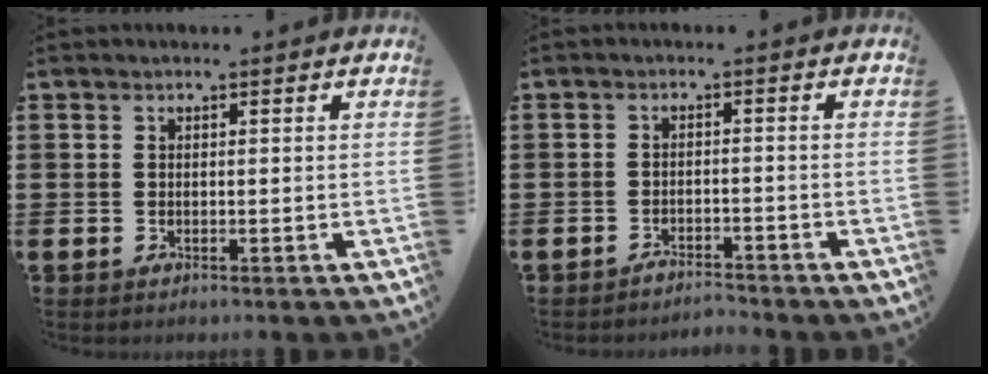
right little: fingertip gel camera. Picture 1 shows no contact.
{"total": 2.2, "force": [-2.1, 0.0, -0.2], "torque": [-0.002, 0.004, -0.048]}